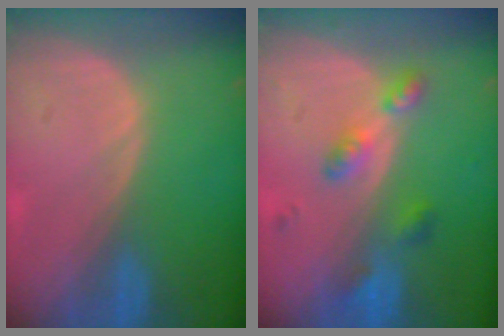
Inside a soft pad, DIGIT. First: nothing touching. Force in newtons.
{"total": 4.7, "press": 4.7, "slide": 0.2}